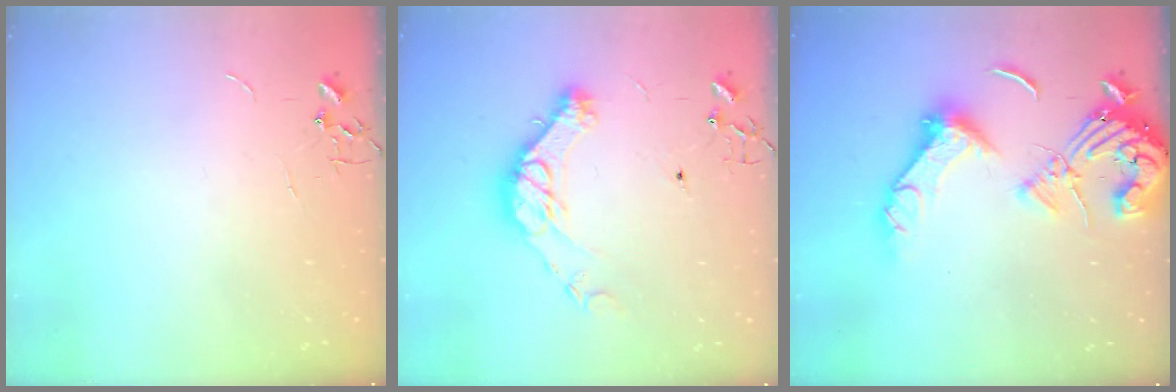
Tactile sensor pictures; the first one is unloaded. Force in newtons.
{"total": 14.5, "press": 14.5, "slide": 1.1}
{"total": 17.0, "press": 16.9, "slide": 2.3}